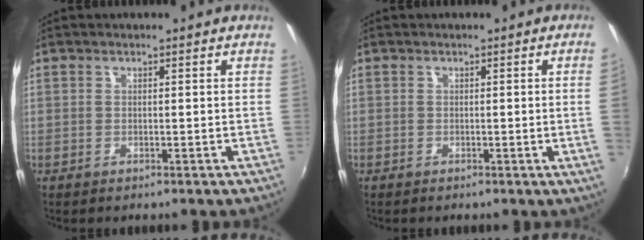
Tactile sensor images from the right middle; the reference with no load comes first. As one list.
[{"total": 2.5, "force": [0.0, -1.5, 2.0], "torque": [-0.022, -0.015, 0.004]}]